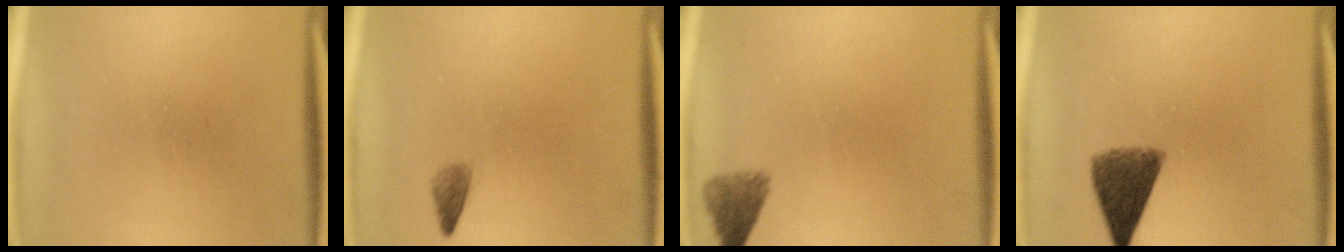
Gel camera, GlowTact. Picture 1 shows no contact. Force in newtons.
{"total": 1.5}
{"total": 3.0}
{"total": 7.5}